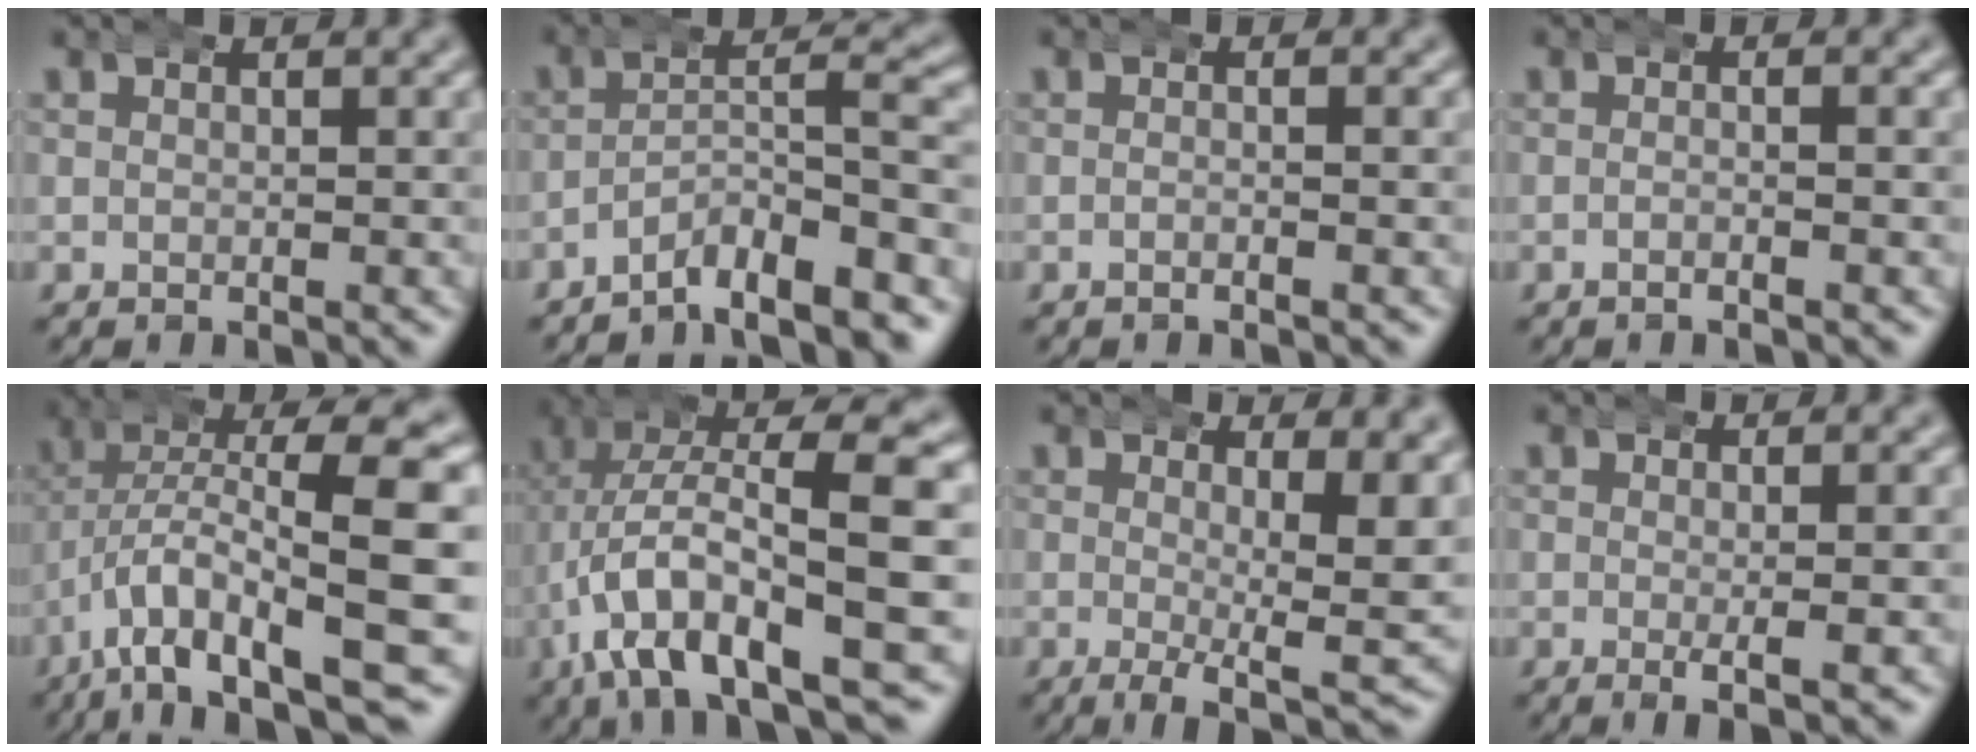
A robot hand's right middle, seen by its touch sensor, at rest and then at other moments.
{"total": 6.9, "force": [-5.3, 2.2, 3.8], "torque": [-0.053, -0.006, -0.083]}
{"total": 1.2, "force": [-0.8, -0.1, 0.9], "torque": [-0.013, 0.005, -0.020]}
{"total": 1.5, "force": [-1.1, -0.2, 1.1], "torque": [-0.016, 0.005, -0.024]}
{"total": 13.8, "force": [-8.0, 5.6, 9.7], "torque": [-0.171, -0.046, -0.101]}
{"total": 11.6, "force": [-2.6, 5.5, 9.9], "torque": [-0.188, -0.021, -0.026]}
{"total": 7.4, "force": [-2.1, 2.4, 6.6], "torque": [-0.096, -0.027, -0.027]}
{"total": 2.6, "force": [-0.7, 0.6, 2.5], "torque": [-0.041, 0.000, -0.015]}